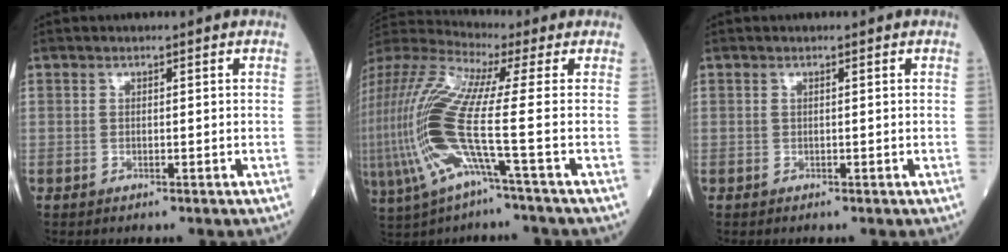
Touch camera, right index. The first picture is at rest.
{"total": 18.4, "force": [-3.3, 1.3, 18.0], "torque": [-0.423, -0.004, -0.074]}
{"total": 0.0}